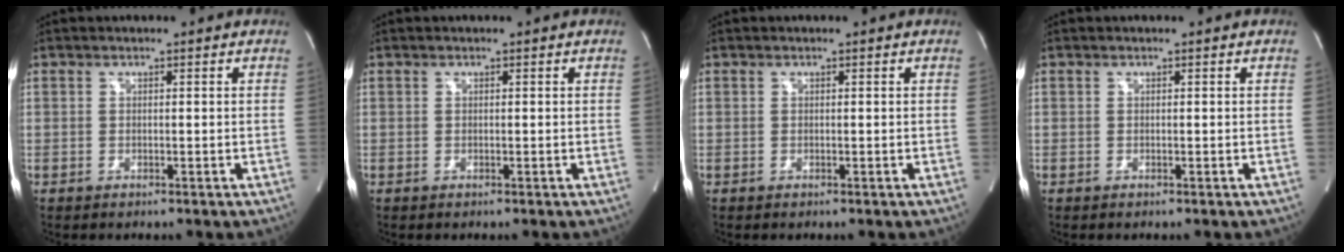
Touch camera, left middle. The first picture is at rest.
{"total": 0.0}
{"total": 0.0}
{"total": 0.0}